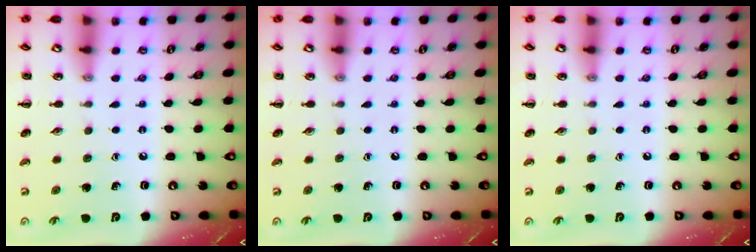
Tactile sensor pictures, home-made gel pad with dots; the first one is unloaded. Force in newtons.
{"total": 0.0}
{"total": 0.0}